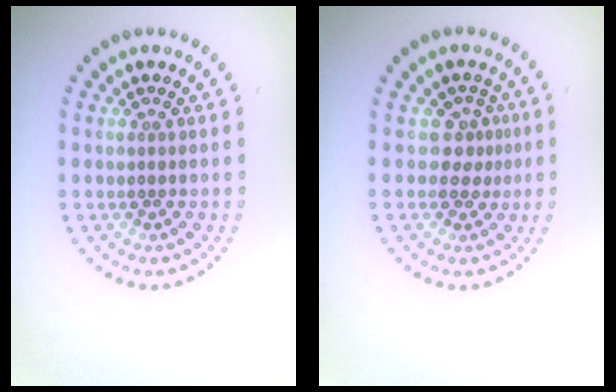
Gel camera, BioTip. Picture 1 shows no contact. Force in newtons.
{"total": 2.3, "press": 1.6, "slide": 1.6}